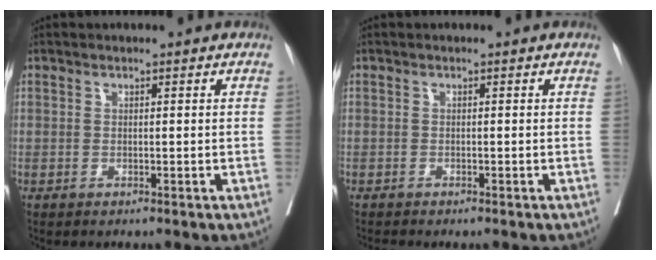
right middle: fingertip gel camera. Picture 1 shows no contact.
{"total": 1.2, "force": [-1.1, 0.0, 0.4], "torque": [-0.005, -0.002, -0.017]}